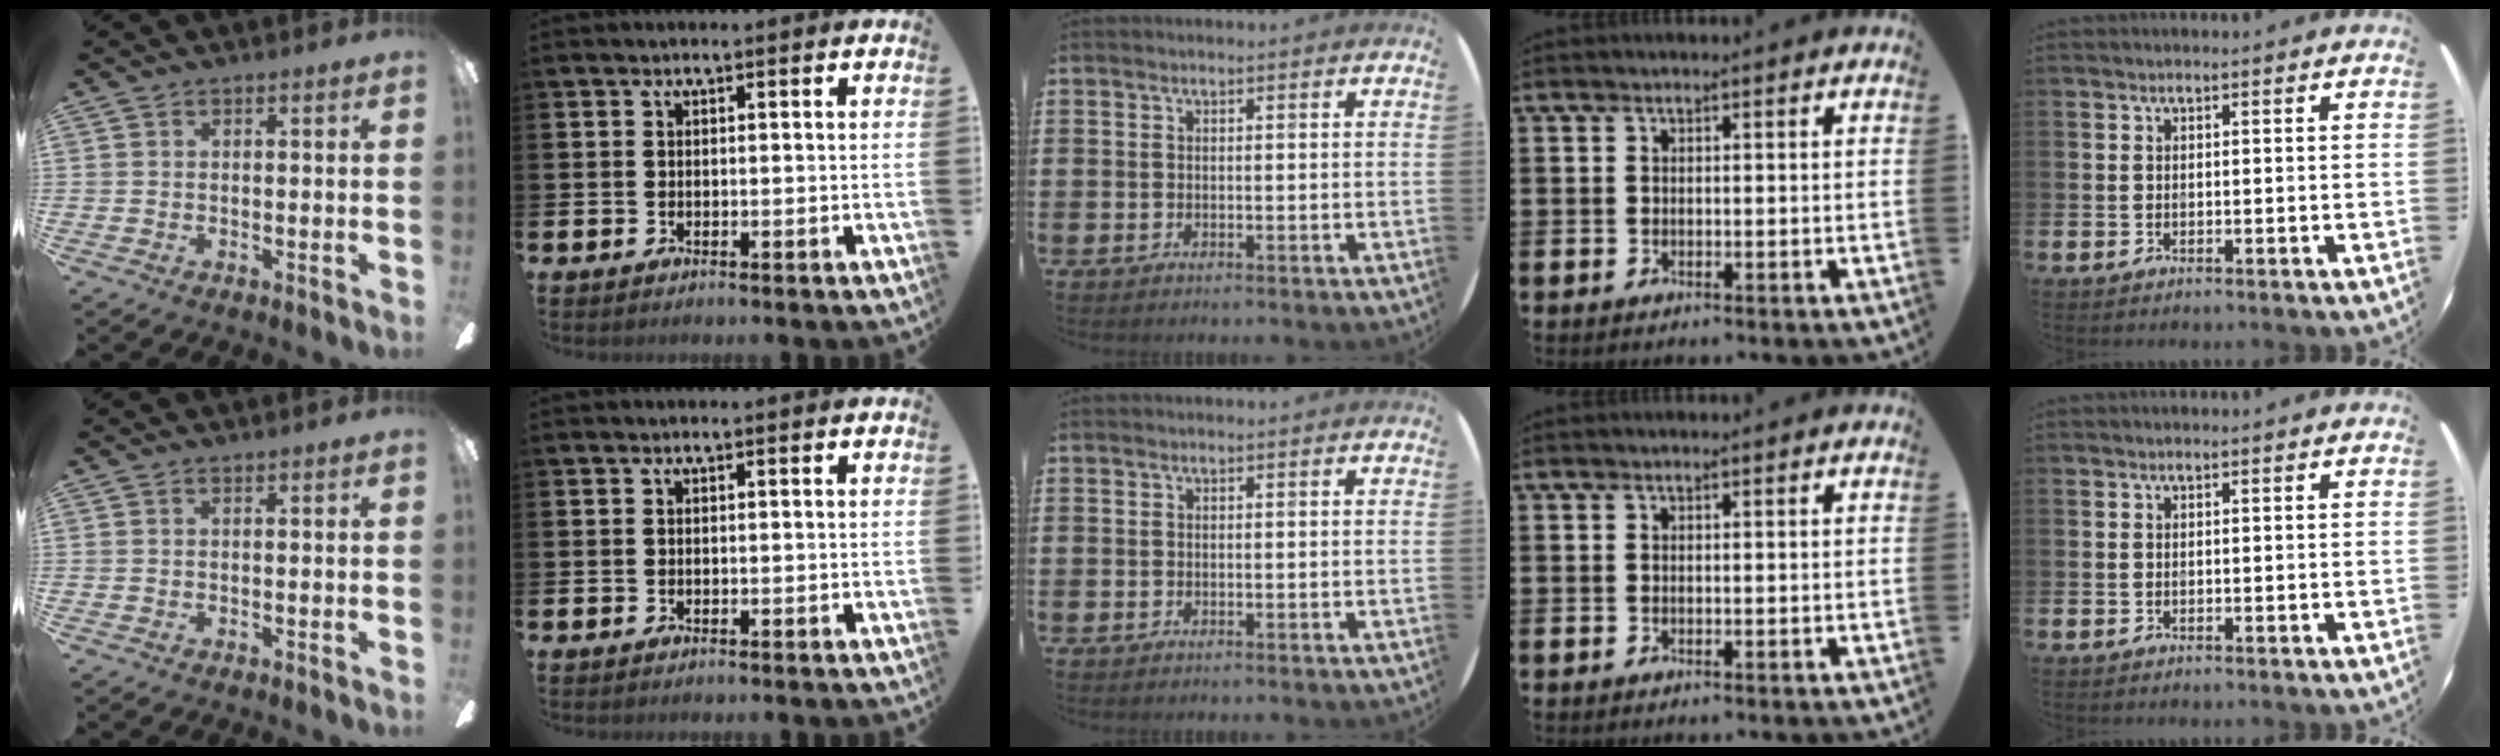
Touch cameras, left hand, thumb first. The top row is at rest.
{}